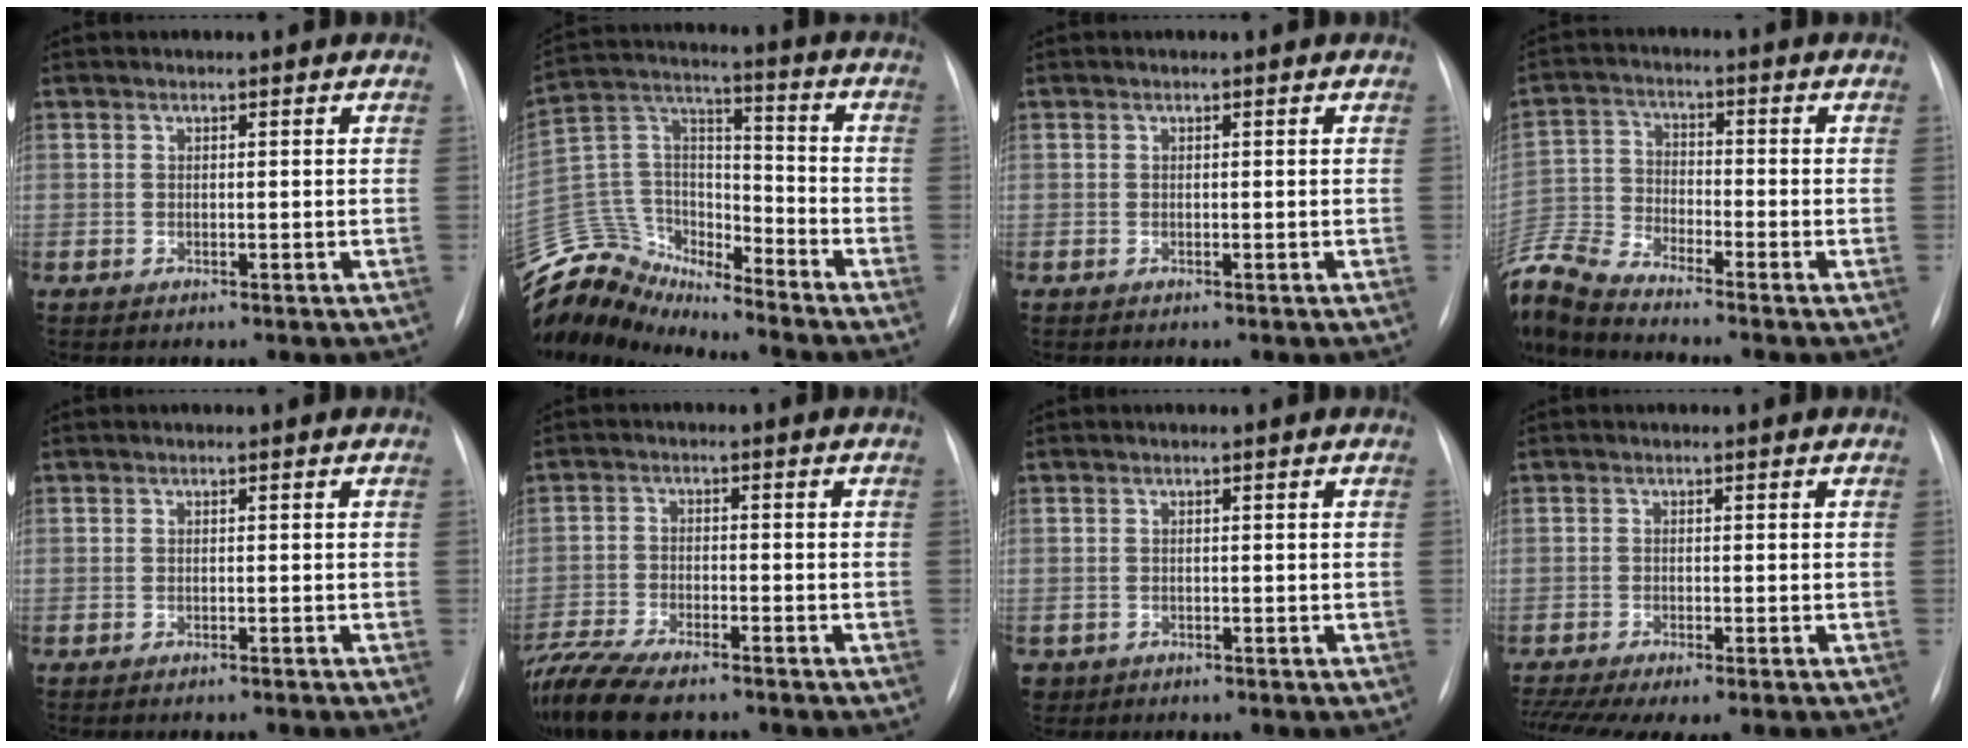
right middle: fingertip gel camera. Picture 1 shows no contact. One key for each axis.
{"total": 14.9, "fx": -14.3, "fy": 3.8, "fz": 1.5, "tx": -0.028, "ty": 0.070, "tz": -0.265}
{"total": 0.0}
{"total": 11.6, "fx": -11.1, "fy": 0.0, "fz": 3.4, "tx": -0.090, "ty": 0.001, "tz": -0.225}
{"total": 2.1, "fx": -1.8, "fy": -0.2, "fz": 1.0, "tx": -0.012, "ty": 0.001, "tz": -0.021}
{"total": 12.6, "fx": -10.5, "fy": 3.2, "fz": 6.3, "tx": -0.127, "ty": -0.016, "tz": -0.173}
{"total": 1.6, "fx": -0.9, "fy": 1.3, "fz": 0.0, "tx": -0.002, "ty": 0.003, "tz": -0.012}
{"total": 10.1, "fx": -7.9, "fy": 2.0, "fz": 6.0, "tx": -0.102, "ty": -0.002, "tz": -0.119}